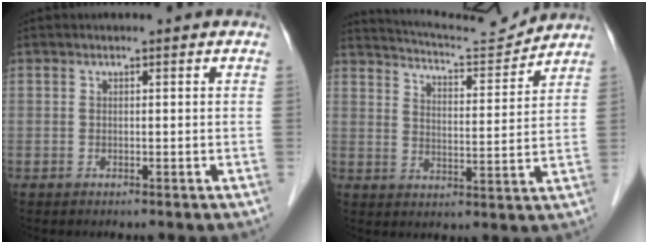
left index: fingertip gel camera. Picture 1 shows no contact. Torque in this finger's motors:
{"motor_torque": [0.60, -0.84, 0.05, 0.01]}